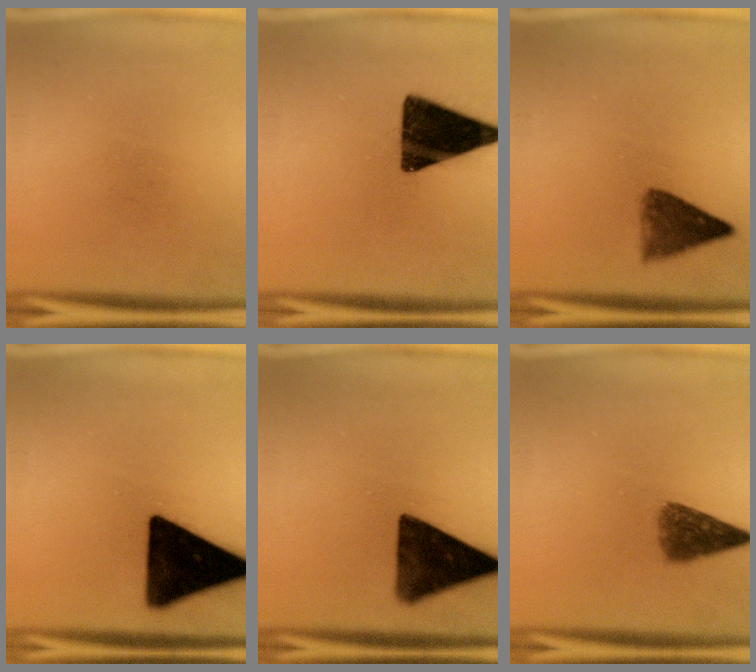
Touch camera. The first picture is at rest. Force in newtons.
{"total": 16.4}
{"total": 5.4}
{"total": 19.5}
{"total": 13.4}
{"total": 5.5}